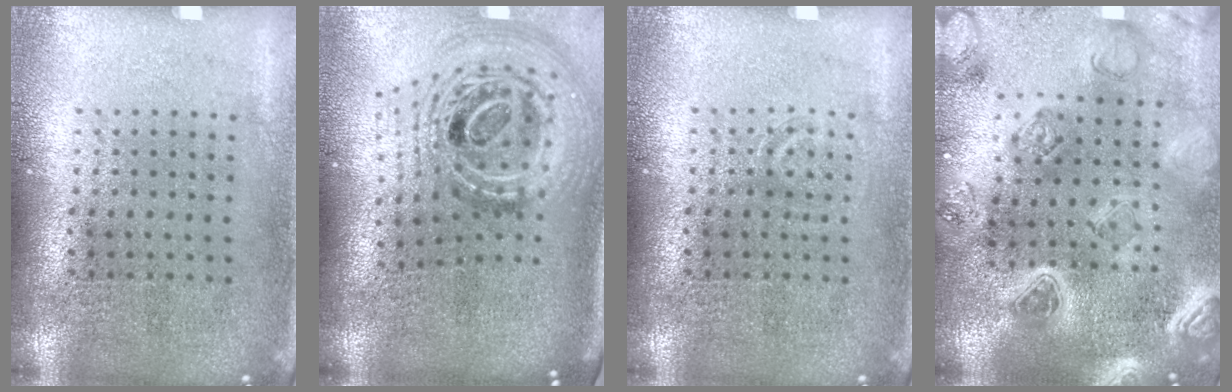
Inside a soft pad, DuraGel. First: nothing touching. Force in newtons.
{"total": 2.3, "press": 1.7, "slide": 1.5}
{"total": 0.8, "press": 0.7, "slide": 0.2}
{"total": 2.9, "press": 2.9, "slide": 0.7}